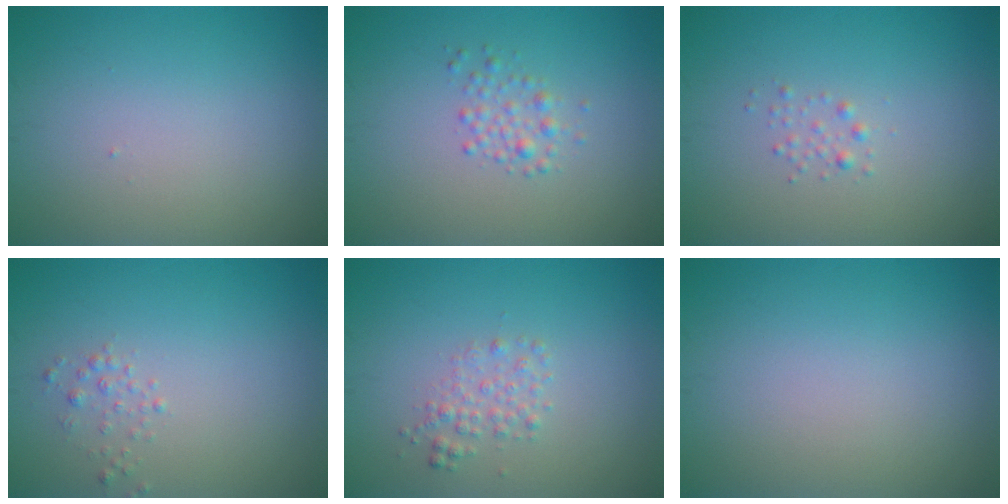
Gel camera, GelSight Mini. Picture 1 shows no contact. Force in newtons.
{"total": 1.6, "press": 1.6, "slide": 0.0}
{"total": 0.8, "press": 0.8, "slide": 0.1}
{"total": 0.9, "press": 0.9, "slide": 0.0}
{"total": 1.6, "press": 1.6, "slide": 0.0}
{"total": 0.0}